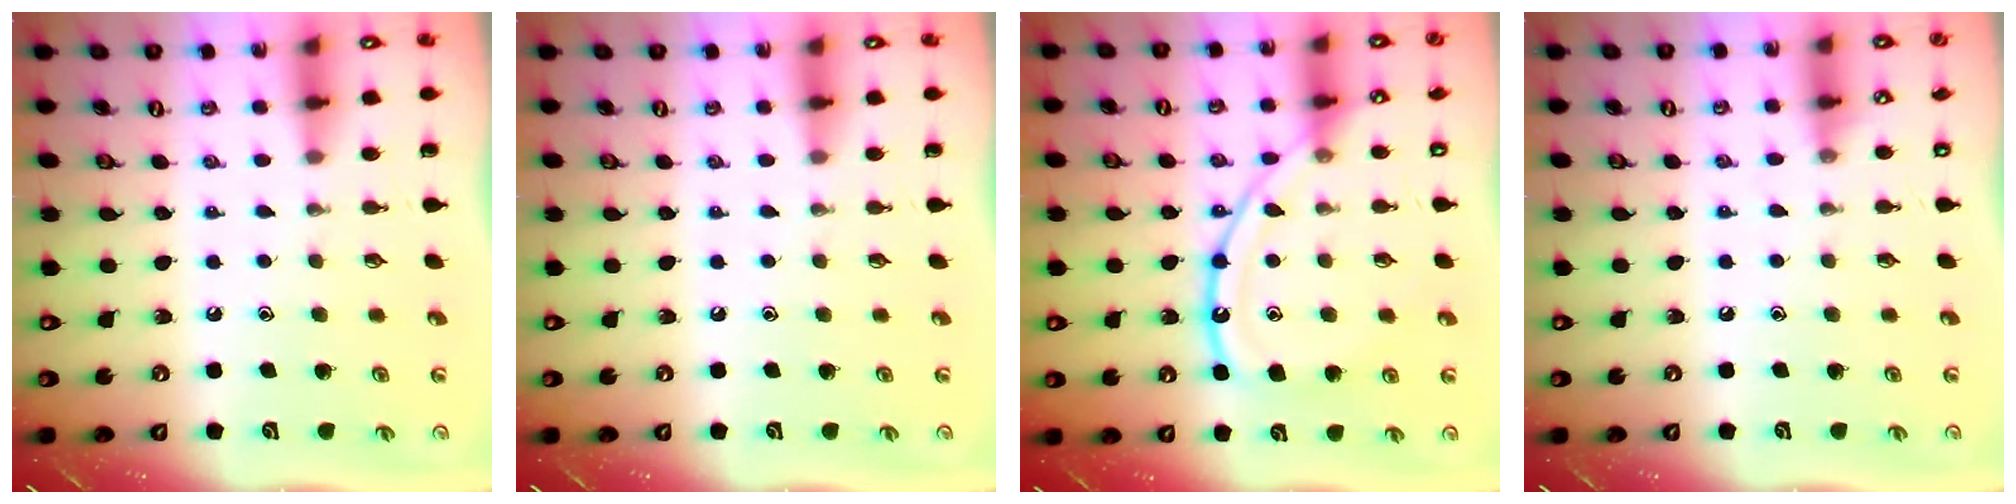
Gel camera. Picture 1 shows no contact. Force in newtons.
{"total": 0.0}
{"total": 14.3, "press": 14.2, "slide": 1.3}
{"total": 3.0, "press": 2.9, "slide": 0.4}